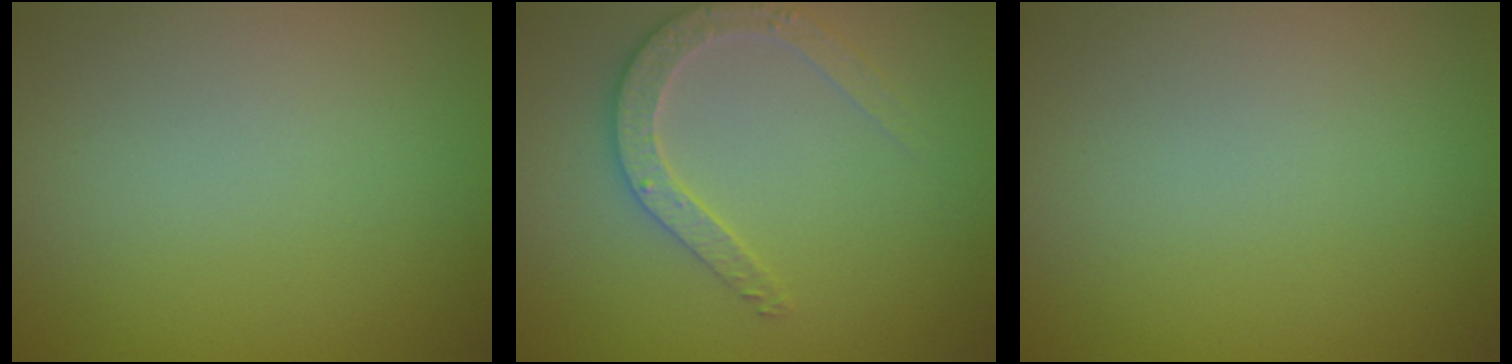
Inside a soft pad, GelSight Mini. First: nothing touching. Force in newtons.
{"total": 2.7, "press": 2.7, "slide": 0.3}
{"total": 0.0}